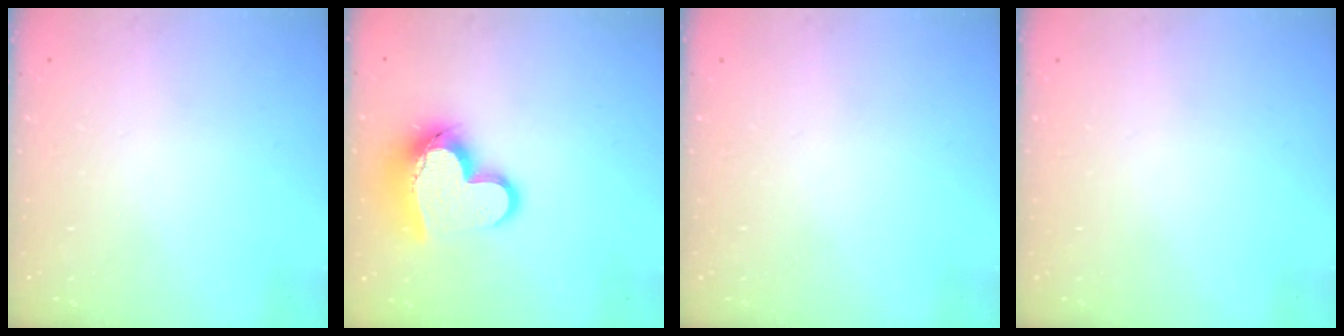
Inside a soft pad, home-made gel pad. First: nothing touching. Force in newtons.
{"total": 17.2, "press": 17.1, "slide": 1.5}
{"total": 0.0}
{"total": 0.0}